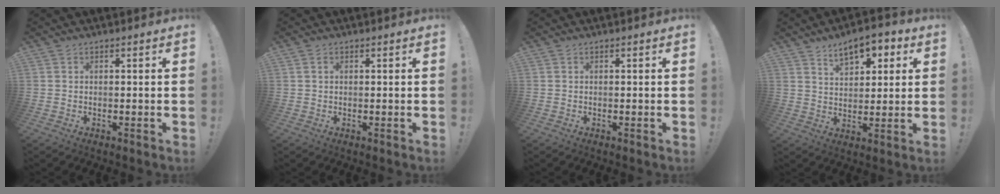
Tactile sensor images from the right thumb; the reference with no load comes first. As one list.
[{"total": 0.9, "force": [0.4, 0.7, 0.5], "torque": [-0.011, 0.004, 0.007]}, {"total": 0.0}, {"total": 9.6, "force": [5.6, 5.5, 5.6], "torque": [-0.076, -0.023, 0.099]}]